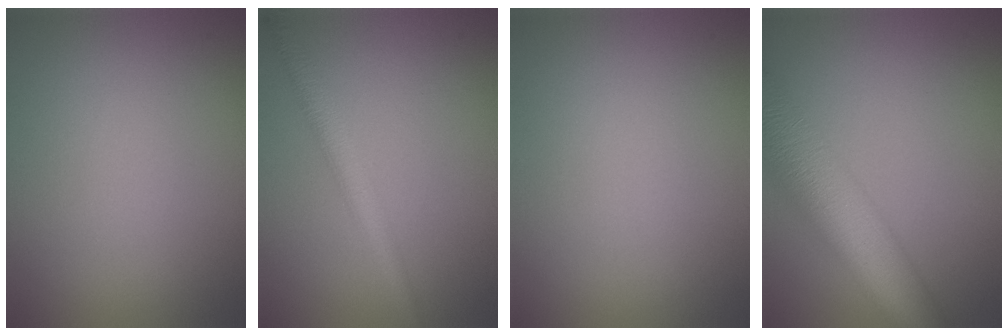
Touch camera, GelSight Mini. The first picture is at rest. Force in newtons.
{"total": 2.9, "press": 2.9, "slide": 0.1}
{"total": 0.0}
{"total": 10.9, "press": 10.9, "slide": 0.5}